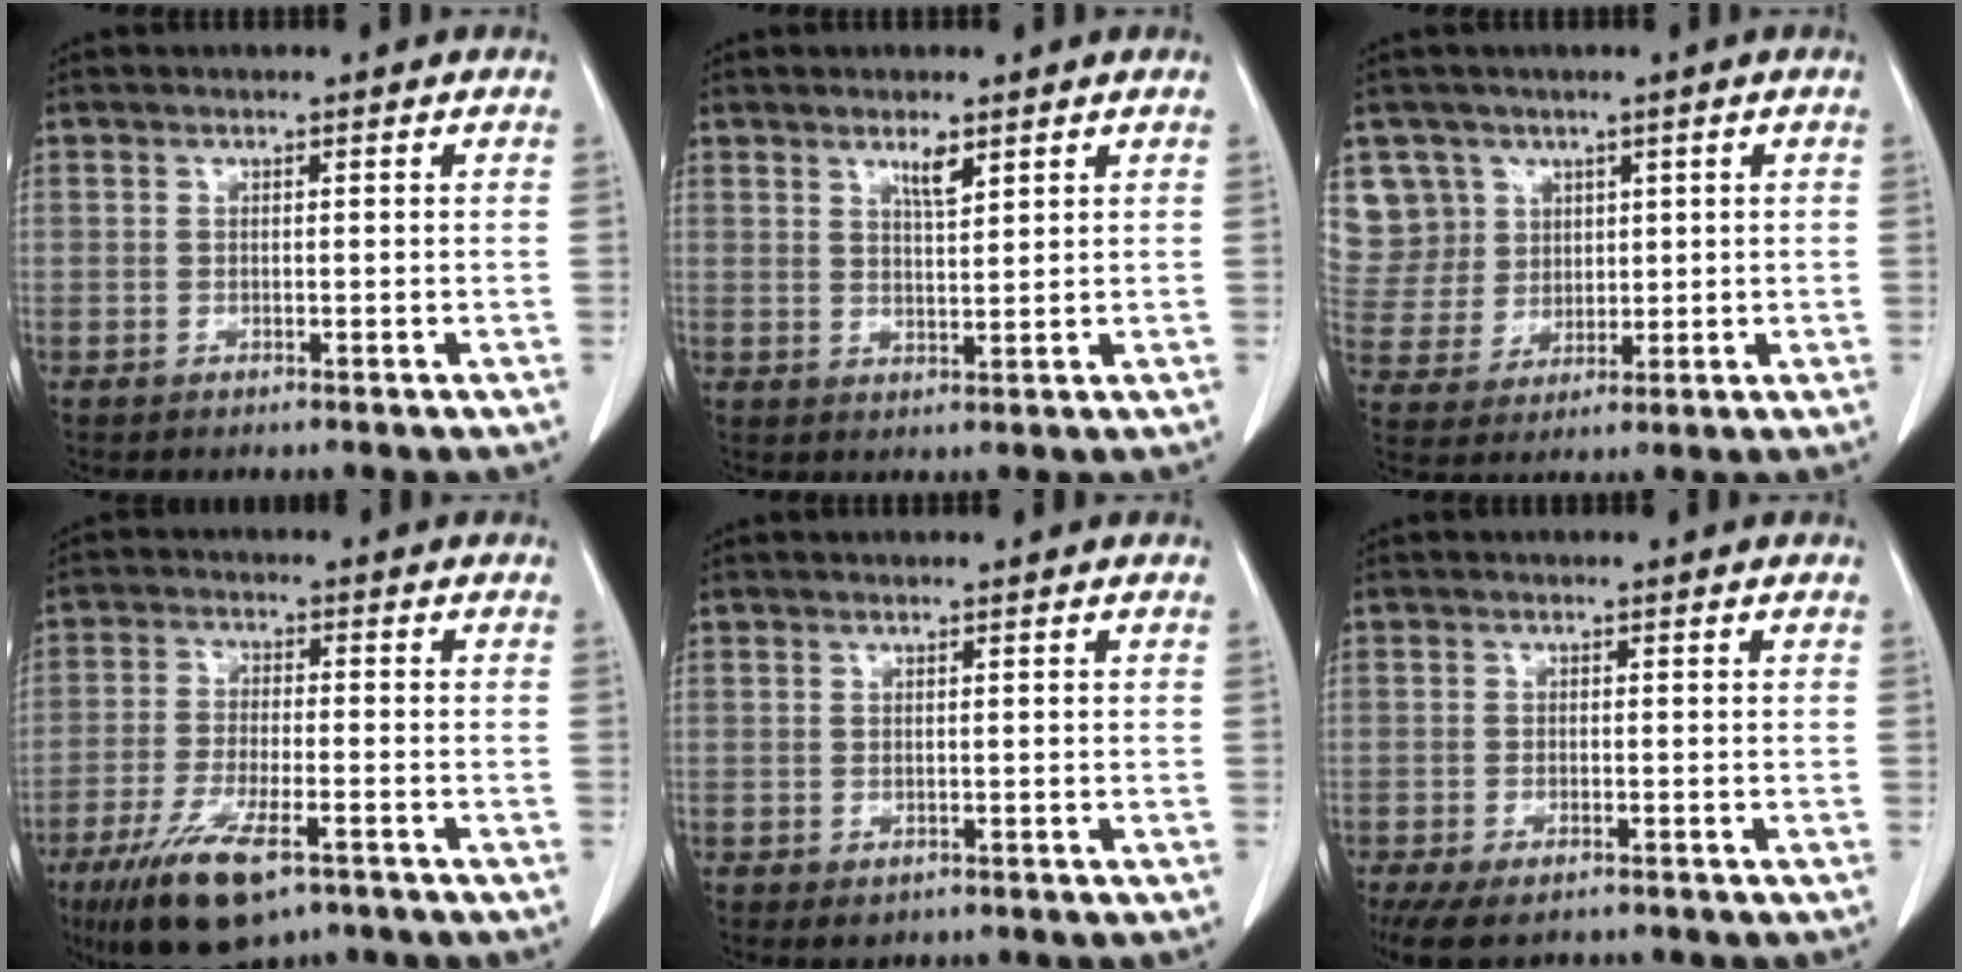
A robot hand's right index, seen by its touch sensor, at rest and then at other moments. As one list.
[{"total": 3.0, "force": [2.0, 0.5, 2.2], "torque": [-0.041, -0.003, 0.037]}, {"total": 9.0, "force": [4.5, 7.8, -0.1], "torque": [-0.004, 0.024, 0.103]}, {"total": 11.9, "force": [-7.3, 3.4, 8.8], "torque": [-0.162, -0.022, -0.119]}, {"total": 1.3, "force": [-0.6, 0.9, 0.6], "torque": [-0.008, 0.001, 0.002]}, {"total": 7.4, "force": [-5.4, 3.0, 4.1], "torque": [-0.068, -0.010, -0.079]}]